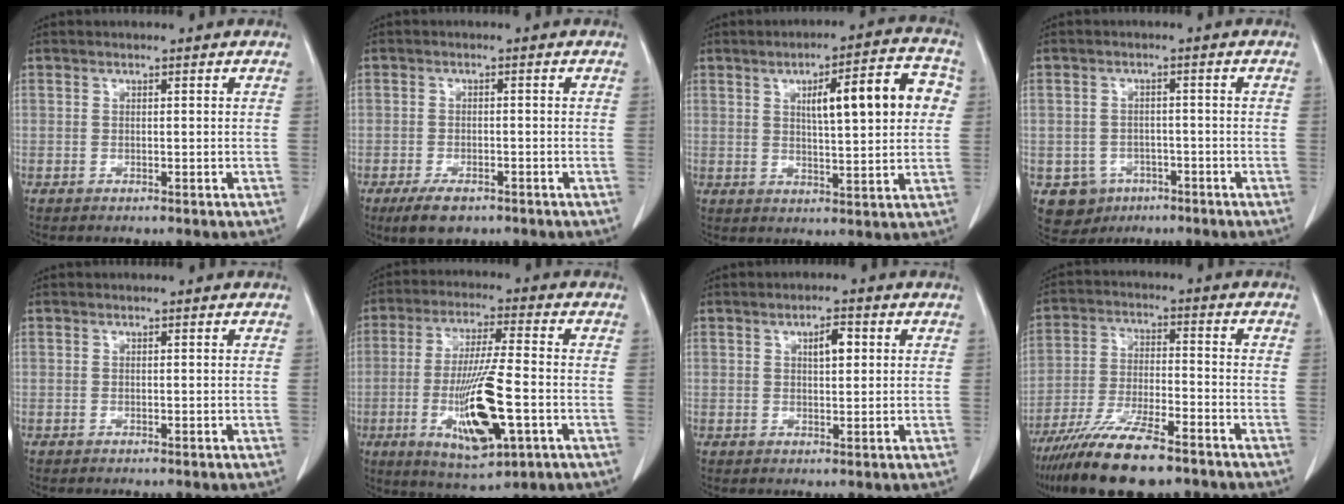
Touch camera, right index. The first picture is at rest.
{"total": 4.7, "force": [-3.2, 2.2, 2.7], "torque": [-0.053, -0.005, -0.047]}
{"total": 12.3, "force": [2.9, 2.4, 11.7], "torque": [-0.163, 0.026, 0.041]}
{"total": 5.4, "force": [-2.6, 4.7, 0.8], "torque": [-0.013, 0.009, -0.031]}
{"total": 0.0}
{"total": 14.4, "force": [-4.0, 2.1, 13.6], "torque": [-0.260, -0.020, -0.062]}
{"total": 3.2, "force": [1.0, 1.1, 2.8], "torque": [-0.047, 0.002, 0.016]}
{"total": 14.2, "force": [-10.4, 2.8, 9.2], "torque": [-0.180, -0.032, -0.184]}